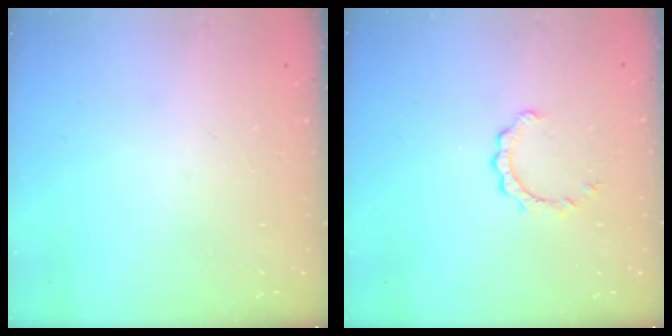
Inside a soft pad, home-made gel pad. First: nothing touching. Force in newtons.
{"total": 2.6, "press": 2.6, "slide": 0.2}